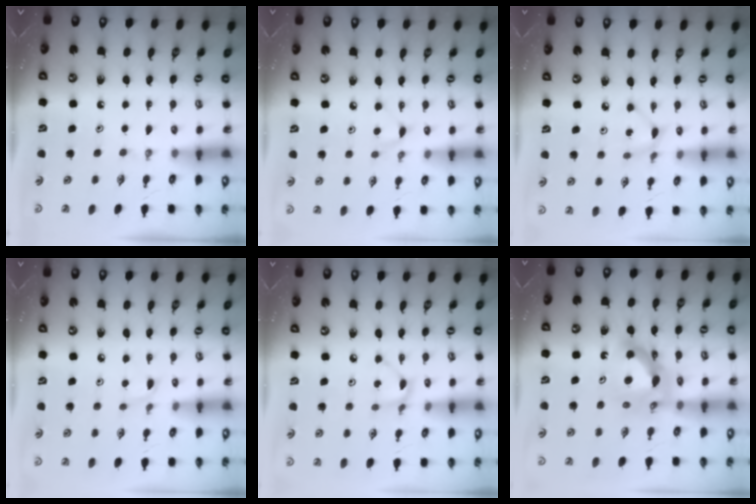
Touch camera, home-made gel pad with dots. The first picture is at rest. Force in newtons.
{"total": 3.8, "press": 3.8, "slide": 0.4}
{"total": 2.8, "press": 2.7, "slide": 0.3}
{"total": 2.8, "press": 2.8, "slide": 0.4}
{"total": 2.2, "press": 2.2, "slide": 0.1}
{"total": 10.8, "press": 10.7, "slide": 1.1}